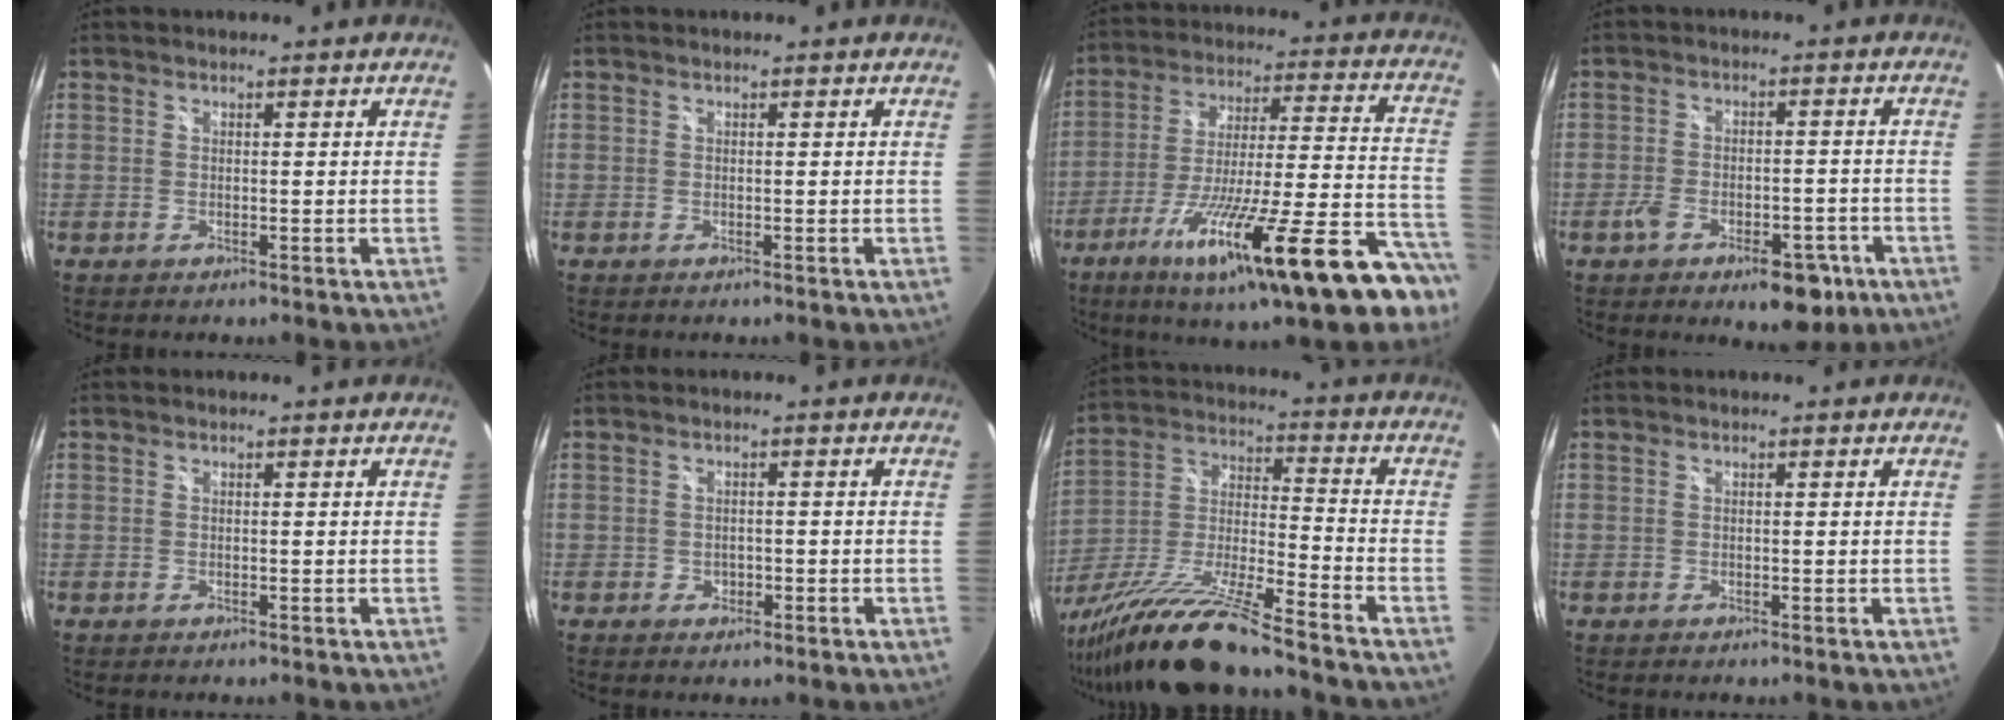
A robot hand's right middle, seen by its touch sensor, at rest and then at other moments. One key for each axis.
{"total": 0.0}
{"total": 27.2, "fx": -17.3, "fy": 3.6, "fz": 20.6, "tx": -0.332, "ty": -0.065, "tz": -0.264}
{"total": 10.7, "fx": -6.0, "fy": 5.2, "fz": 7.1, "tx": -0.129, "ty": -0.006, "tz": -0.086}
{"total": 0.0}
{"total": 1.9, "fx": -0.7, "fy": 1.6, "fz": 0.8, "tx": -0.013, "ty": -0.003, "tz": -0.011}
{"total": 18.9, "fx": -15.4, "fy": 0.2, "fz": 10.9, "tx": -0.210, "ty": -0.033, "tz": -0.285}
{"total": 0.0}